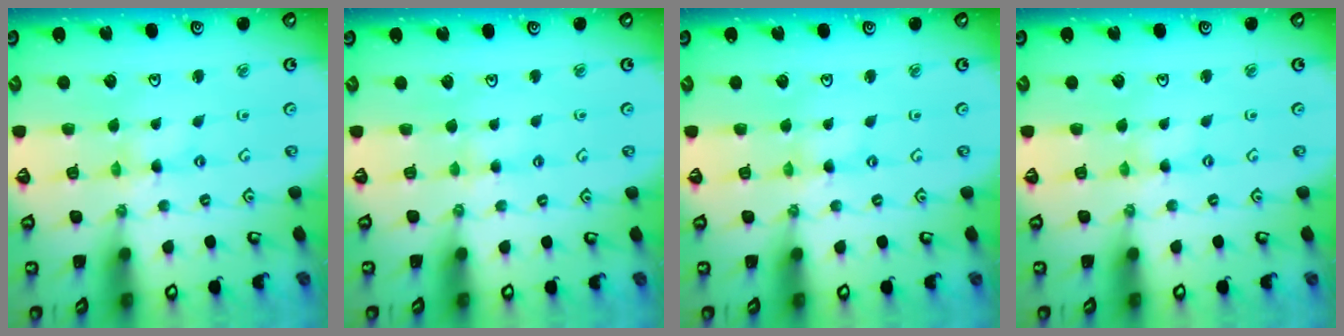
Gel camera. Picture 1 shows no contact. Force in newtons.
{"total": 2.3, "press": 2.3, "slide": 0.3}
{"total": 0.0}
{"total": 0.0}